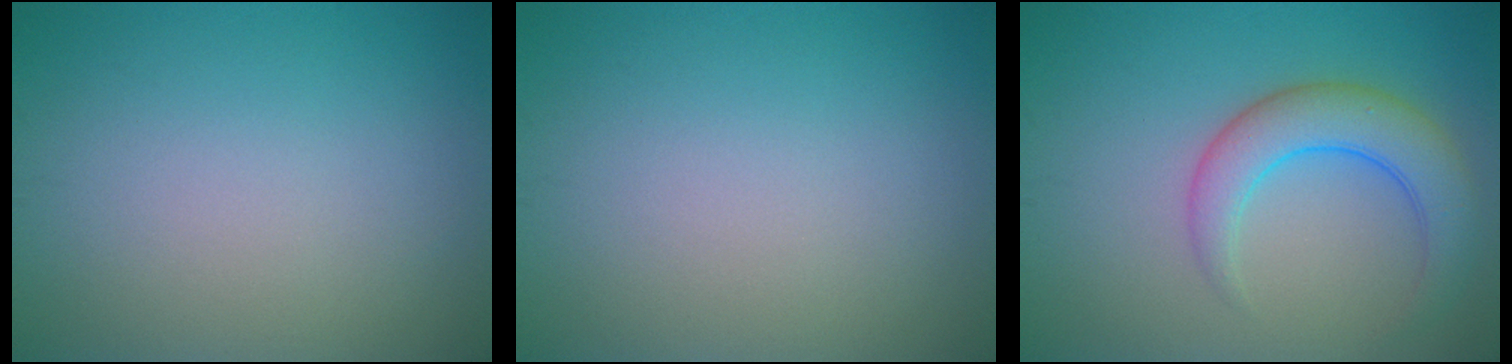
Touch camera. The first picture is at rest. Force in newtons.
{"total": 0.0}
{"total": 4.9, "press": 4.9, "slide": 0.3}